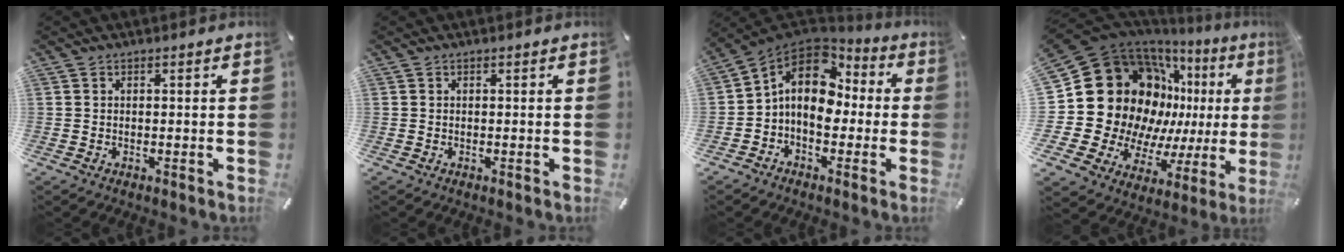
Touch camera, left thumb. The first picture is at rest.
{"total": 0.0}
{"total": 11.8, "force": [0.2, 9.1, 7.6], "torque": [-0.145, 0.008, 0.002]}
{"total": 29.5, "force": [5.8, 22.4, 18.3], "torque": [-0.299, -0.090, 0.165]}